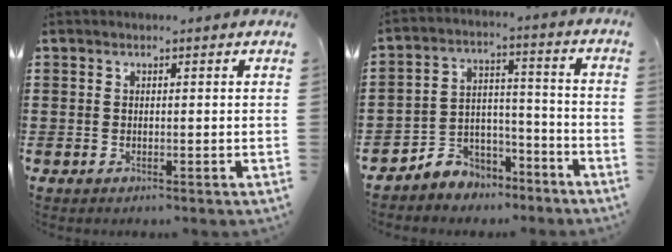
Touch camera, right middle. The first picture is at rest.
{"total": 5.2, "force": [-4.7, 2.1, -0.3], "torque": [0.000, 0.012, -0.097]}